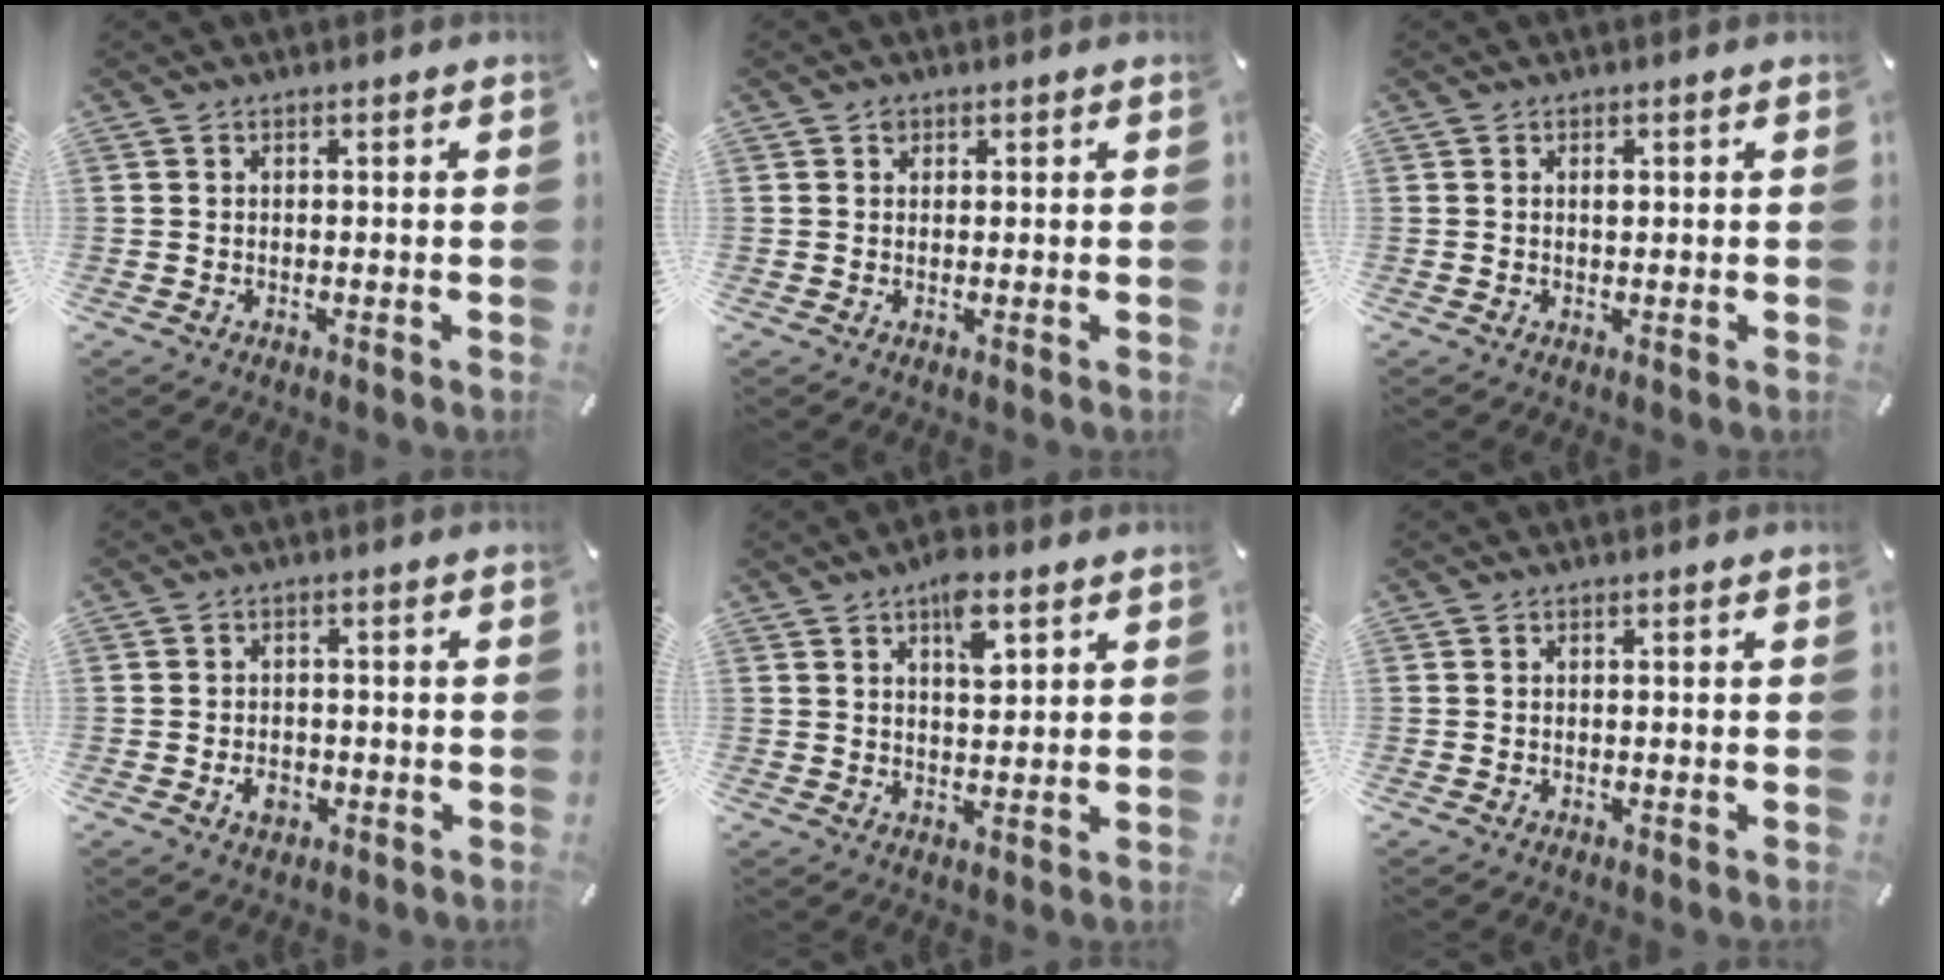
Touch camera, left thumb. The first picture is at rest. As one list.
[{"total": 1.1, "force": [0.4, 1.0, 0.1], "torque": [0.005, 0.001, 0.005]}, {"total": 0.9, "force": [0.3, 0.5, 0.7], "torque": [-0.007, -0.002, 0.003]}, {"total": 4.0, "force": [-1.5, 2.9, 2.3], "torque": [-0.046, 0.006, -0.027]}, {"total": 6.9, "force": [3.7, 3.3, 4.9], "torque": [-0.064, -0.012, 0.057]}, {"total": 0.0}]